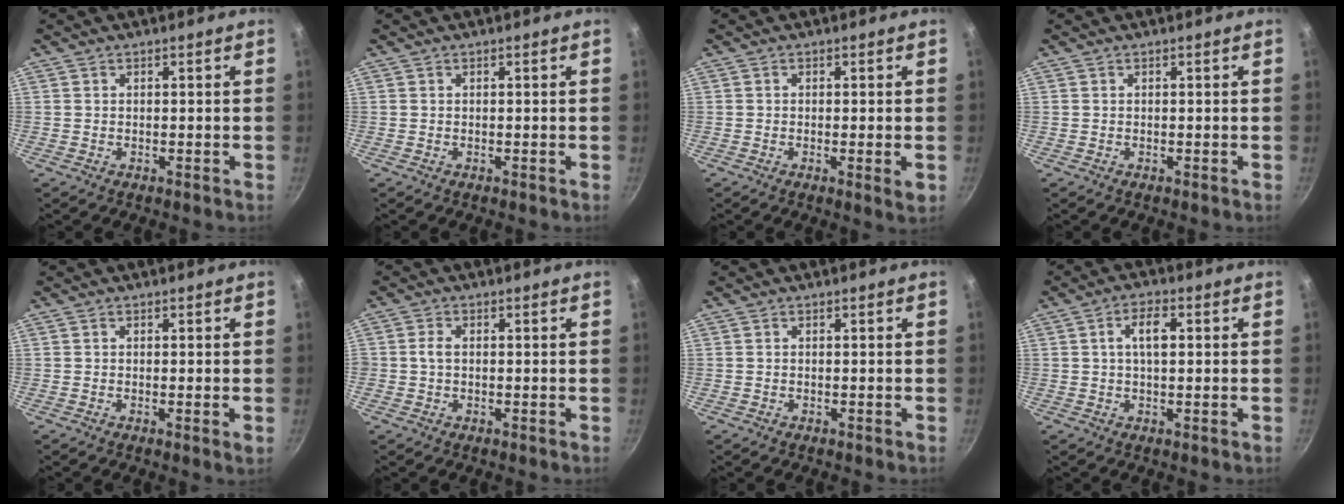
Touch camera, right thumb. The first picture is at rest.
{"total": 0.0}
{"total": 2.5, "force": [-0.4, 0.4, 2.4], "torque": [-0.041, -0.007, -0.009]}
{"total": 0.0}
{"total": 1.2, "force": [-0.1, 0.1, 1.2], "torque": [-0.020, -0.004, -0.006]}
{"total": 2.0, "force": [0.0, 1.4, 1.5], "torque": [-0.027, 0.008, -0.001]}
{"total": 0.0}
{"total": 5.1, "force": [0.9, 2.3, 4.5], "torque": [-0.082, 0.011, 0.011]}